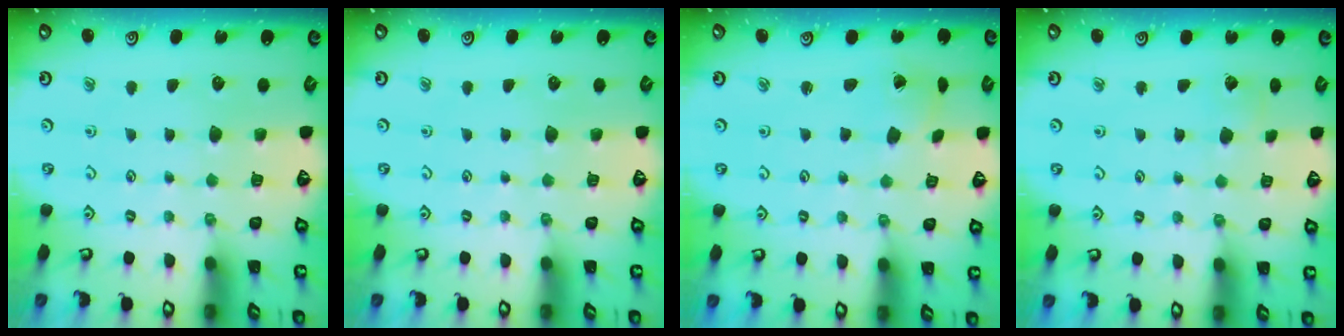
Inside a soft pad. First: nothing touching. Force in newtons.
{"total": 0.0}
{"total": 1.3, "press": 1.2, "slide": 0.2}
{"total": 2.2, "press": 2.2, "slide": 0.2}